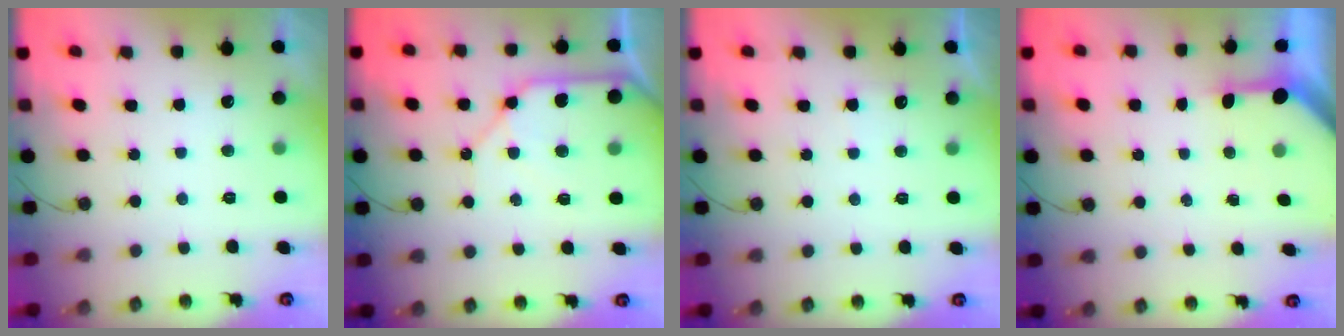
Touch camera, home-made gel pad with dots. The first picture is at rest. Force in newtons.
{"total": 10.3, "press": 10.2, "slide": 1.2}
{"total": 3.6, "press": 3.6, "slide": 0.5}
{"total": 3.1, "press": 3.1, "slide": 0.2}